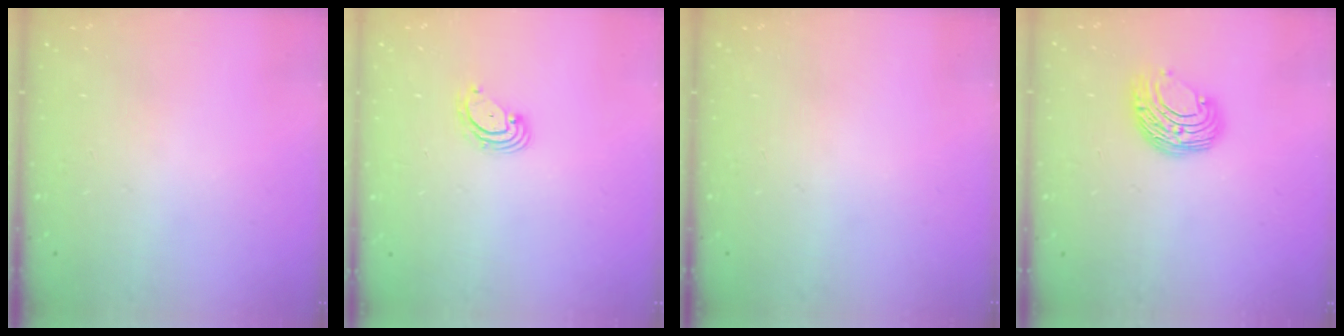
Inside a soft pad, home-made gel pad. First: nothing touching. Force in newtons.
{"total": 3.2, "press": 3.2, "slide": 0.4}
{"total": 0.0}
{"total": 8.7, "press": 8.6, "slide": 0.6}